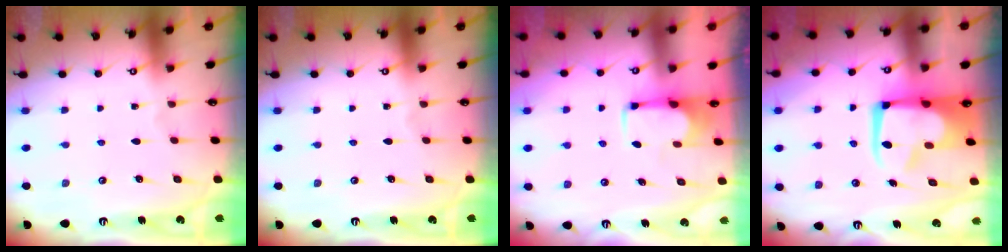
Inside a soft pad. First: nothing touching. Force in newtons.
{"total": 0.0}
{"total": 1.7, "press": 1.6, "slide": 0.7}
{"total": 7.1, "press": 7.0, "slide": 1.2}